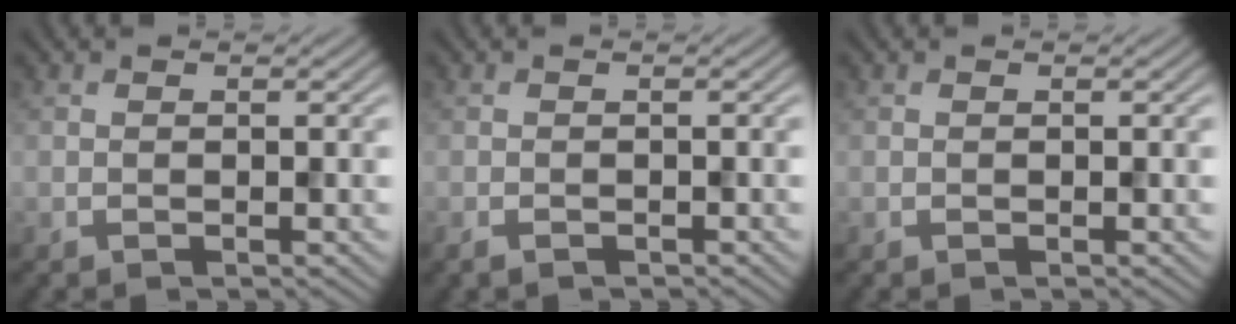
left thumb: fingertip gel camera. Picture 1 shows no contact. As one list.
[{"total": 1.6, "force": [-1.3, 0.7, 0.7], "torque": [-0.015, -0.007, -0.023]}, {"total": 0.0}]